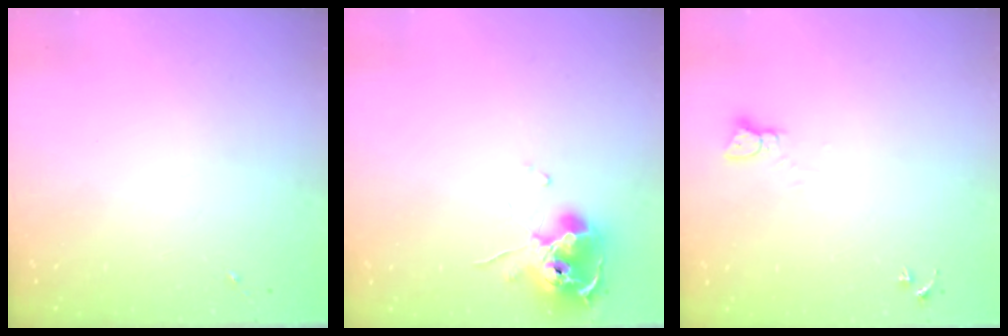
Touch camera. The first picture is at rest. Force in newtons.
{"total": 12.9, "press": 12.9, "slide": 1.4}
{"total": 2.3, "press": 2.3, "slide": 0.2}